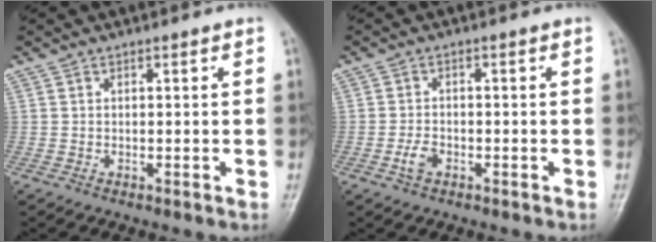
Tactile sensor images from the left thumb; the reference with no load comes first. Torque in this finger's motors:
{"motor_torque": [0.02, 0.12, 0.27, 0.05, 0.03]}